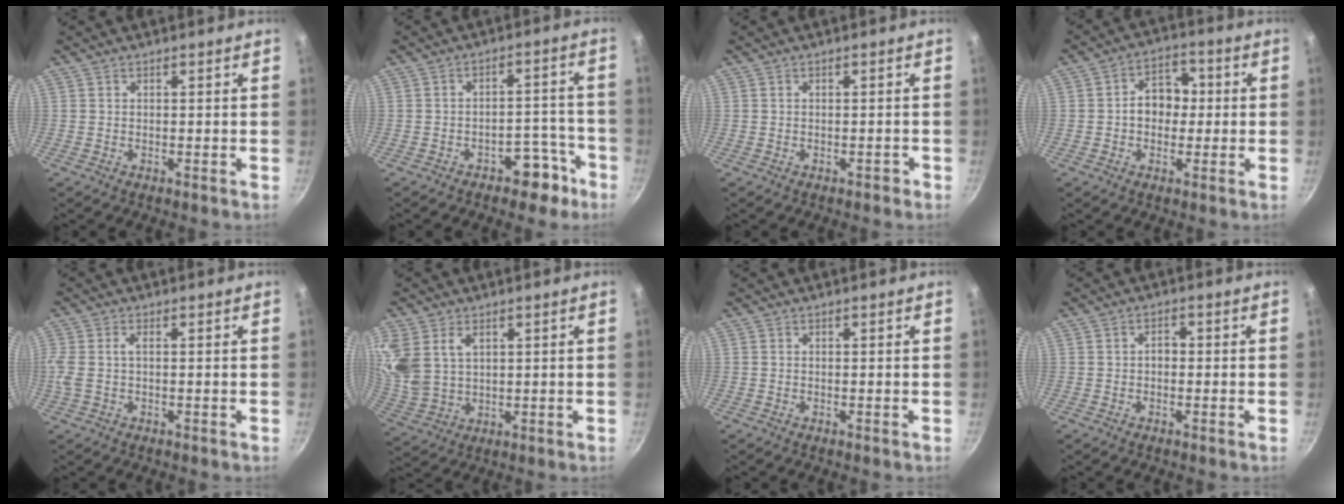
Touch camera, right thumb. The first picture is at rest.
{"total": 7.4, "force": [-4.6, 4.1, 4.0], "torque": [-0.026, 0.055, -0.061]}
{"total": 0.9, "force": [-0.6, 0.5, 0.3], "torque": [-0.001, 0.005, -0.010]}
{"total": 7.7, "force": [0.0, 5.9, 5.0], "torque": [-0.049, 0.021, -0.009]}
{"total": 3.9, "force": [0.2, 2.0, 3.3], "torque": [-0.103, 0.013, 0.007]}
{"total": 12.8, "force": [4.2, 8.8, 8.3], "torque": [-0.206, -0.003, 0.097]}
{"total": 0.0}
{"total": 1.8, "force": [-0.2, 1.3, 1.2], "torque": [-0.010, 0.009, -0.008]}